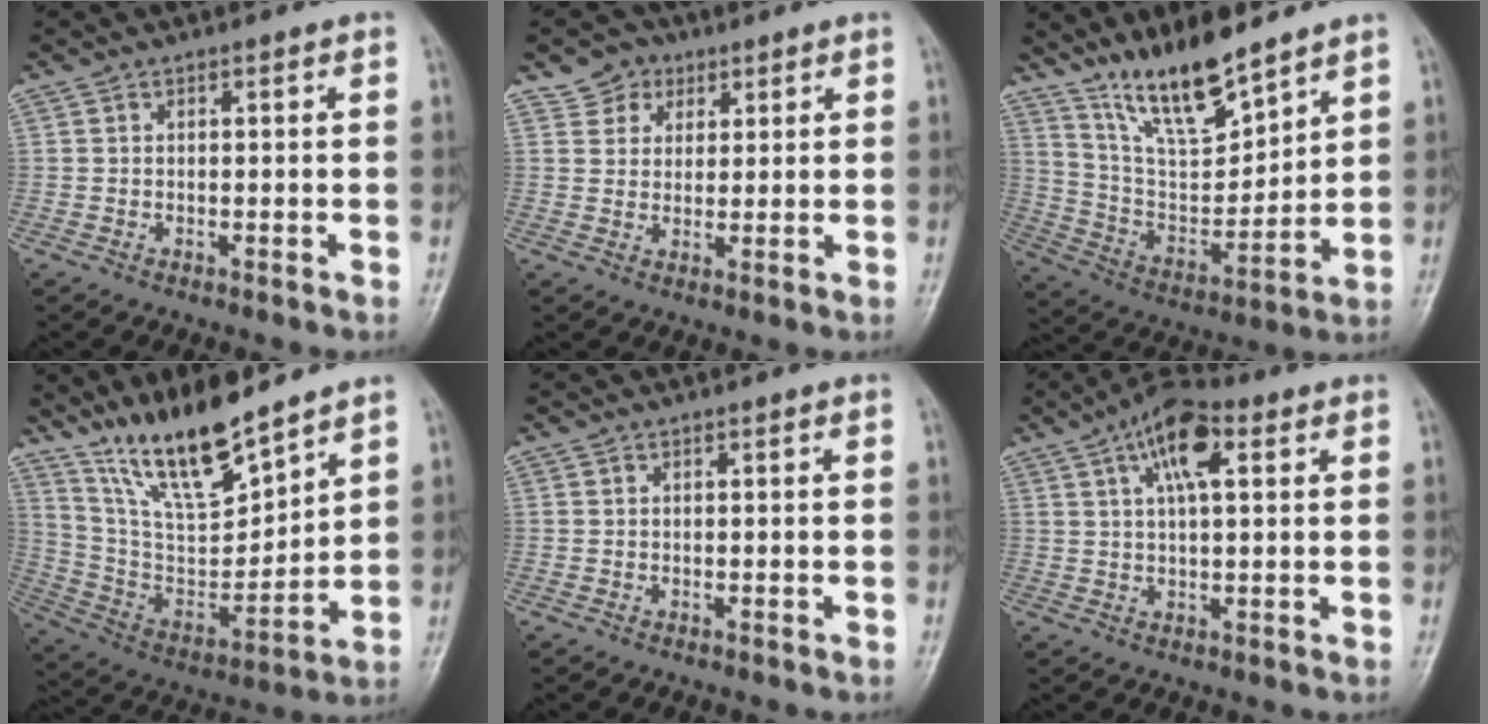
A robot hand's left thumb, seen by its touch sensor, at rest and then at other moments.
{"total": 5.3, "force": [2.8, 4.4, 0.9], "torque": [0.013, -0.011, 0.045]}
{"total": 14.5, "force": [11.3, 3.8, 8.2], "torque": [-0.120, -0.074, 0.220]}
{"total": 16.4, "force": [12.9, 4.1, 9.2], "torque": [-0.138, -0.076, 0.251]}
{"total": 0.0}
{"total": 9.5, "force": [3.8, 3.9, 7.8], "torque": [-0.134, 0.009, 0.060]}